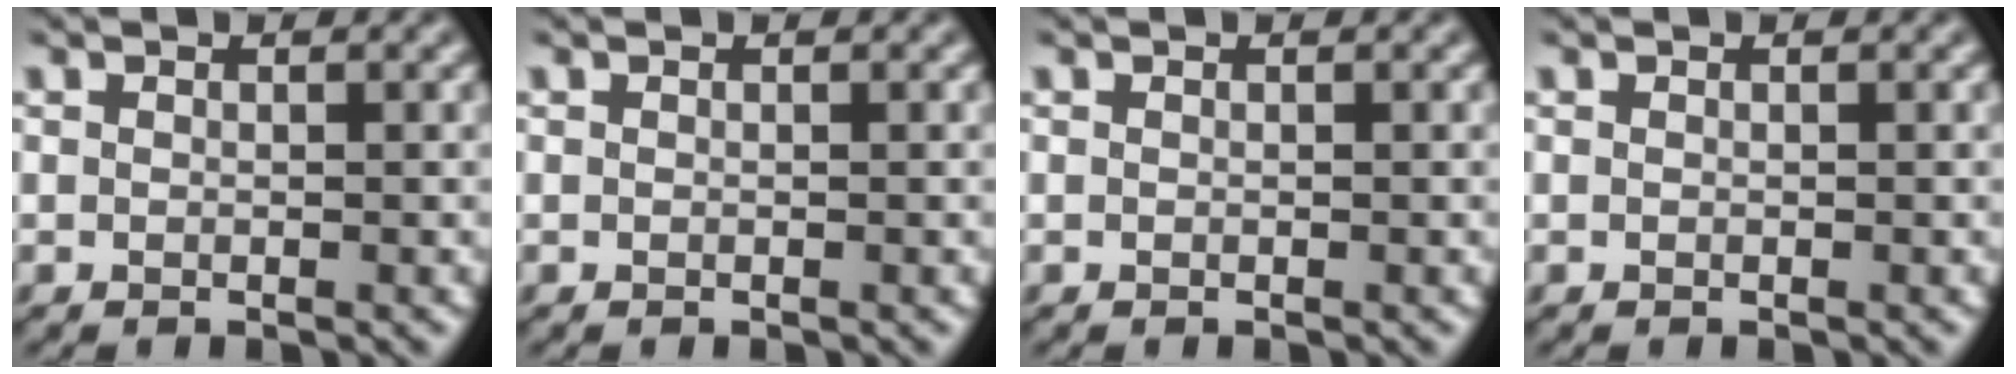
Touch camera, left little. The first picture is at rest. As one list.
[{"total": 0.0}, {"total": 0.0}, {"total": 0.0}]